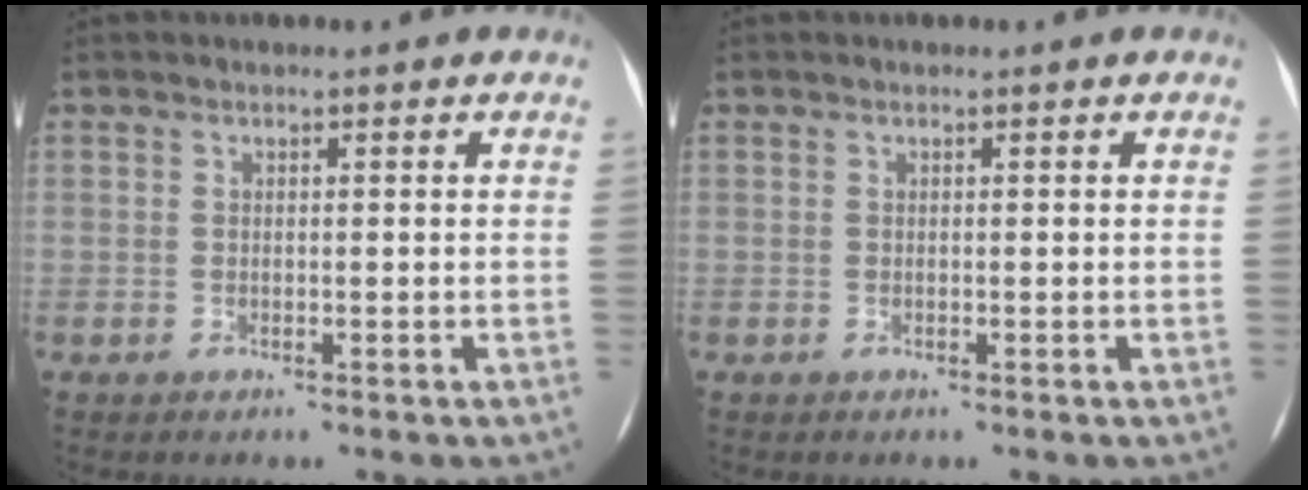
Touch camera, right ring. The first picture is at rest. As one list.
[{"total": 0.0}]